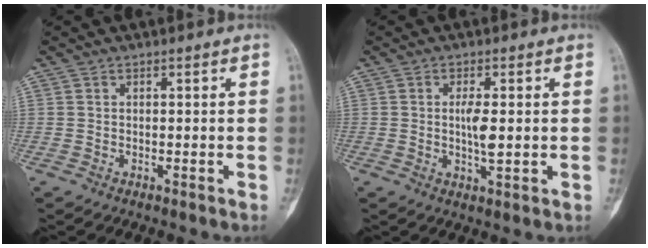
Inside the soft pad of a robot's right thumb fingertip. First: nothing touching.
{"total": 4.6, "force": [0.2, 1.4, 4.4], "torque": [-0.083, -0.008, 0.003]}